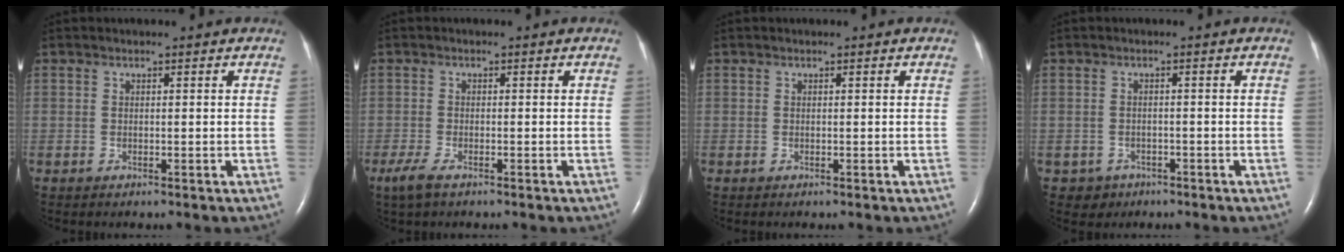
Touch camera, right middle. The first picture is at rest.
{"total": 3.0, "force": [-2.0, 0.8, 2.2], "torque": [-0.056, -0.009, -0.038]}
{"total": 0.0}
{"total": 2.3, "force": [-1.3, 1.9, -0.2], "torque": [0.002, 0.010, -0.017]}